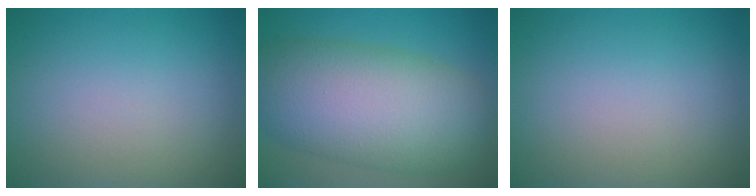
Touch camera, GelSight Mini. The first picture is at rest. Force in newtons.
{"total": 11.5, "press": 11.5, "slide": 0.3}
{"total": 0.0}